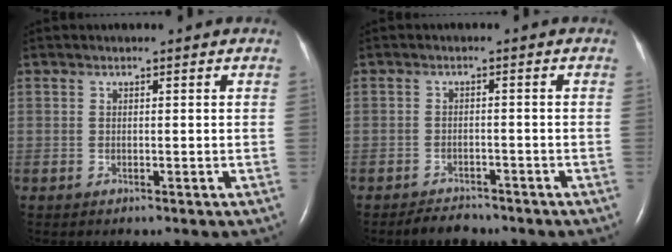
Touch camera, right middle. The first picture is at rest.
{"total": 3.2, "force": [-2.9, 1.2, 0.7], "torque": [-0.021, -0.003, -0.044]}